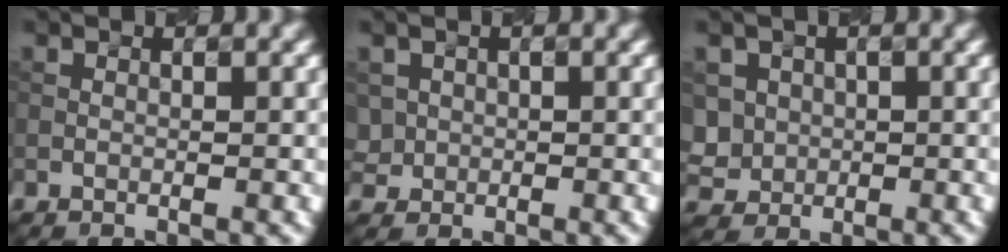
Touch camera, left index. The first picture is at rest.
{"total": 1.6, "force": [0.3, 1.5, -0.1], "torque": [0.003, -0.001, 0.006]}
{"total": 3.4, "force": [0.6, 3.2, 0.8], "torque": [-0.019, 0.009, 0.014]}